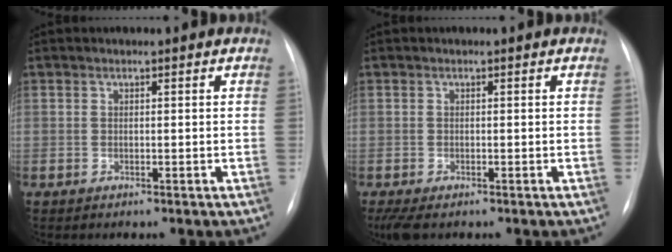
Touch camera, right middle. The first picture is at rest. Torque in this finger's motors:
{"motor_torque": [0.37, -0.10, 0.00, 0.02]}